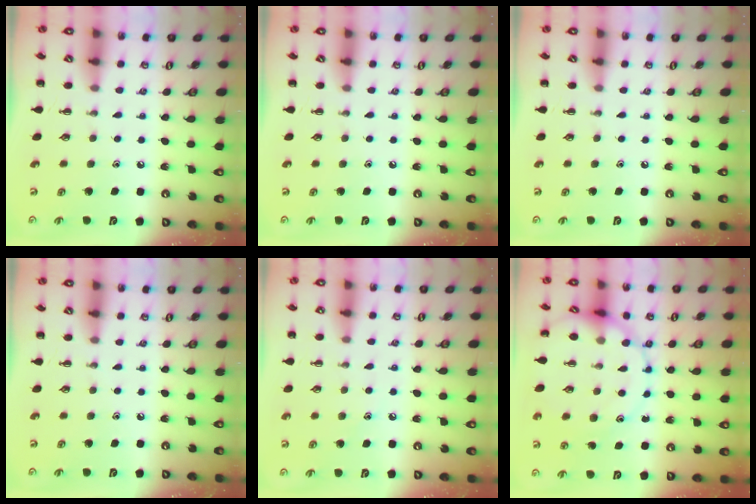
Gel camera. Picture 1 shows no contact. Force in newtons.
{"total": 0.0}
{"total": 0.0}
{"total": 0.0}
{"total": 6.7, "press": 6.5, "slide": 1.9}
{"total": 13.2, "press": 13.2, "slide": 0.8}